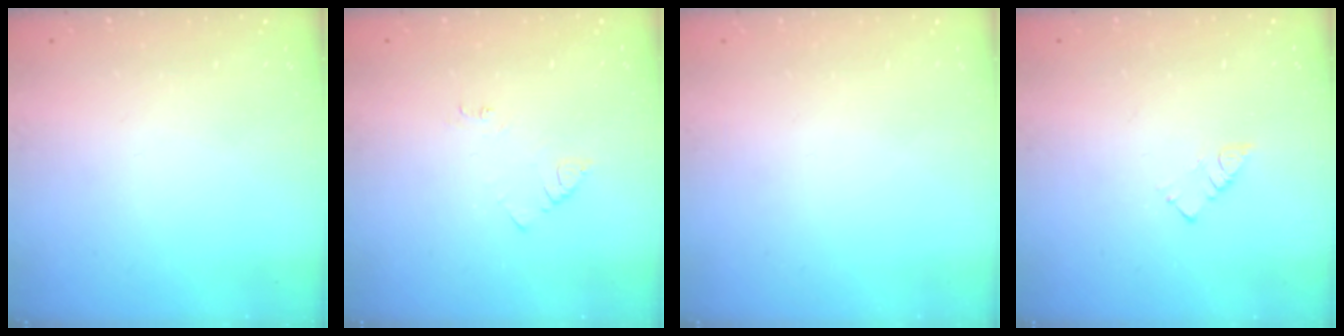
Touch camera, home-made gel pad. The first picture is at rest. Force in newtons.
{"total": 2.9, "press": 2.9, "slide": 0.4}
{"total": 1.5, "press": 1.5, "slide": 0.1}
{"total": 2.9, "press": 2.9, "slide": 0.2}